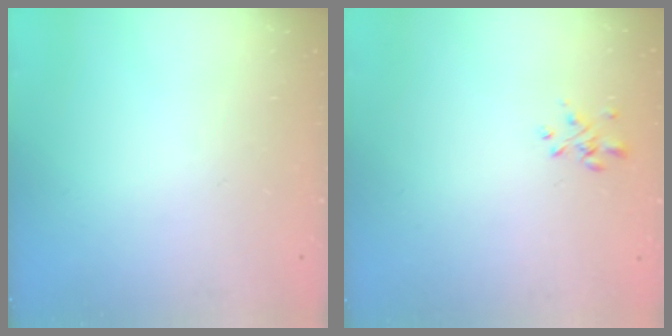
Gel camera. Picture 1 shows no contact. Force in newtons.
{"total": 1.9, "press": 1.8, "slide": 0.6}